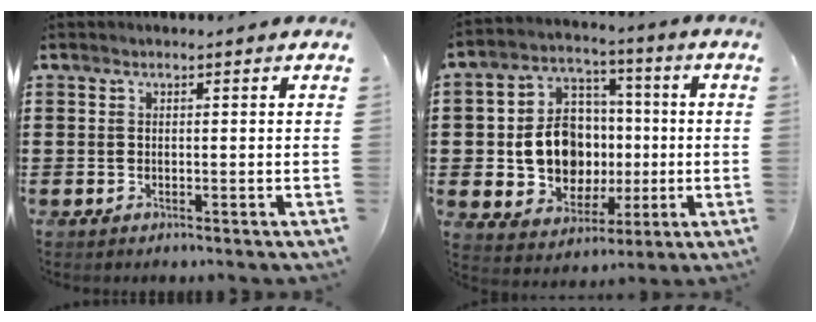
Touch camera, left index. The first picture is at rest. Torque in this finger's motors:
{"motor_torque": [1.67, 0.47, 1.05, 0.18]}